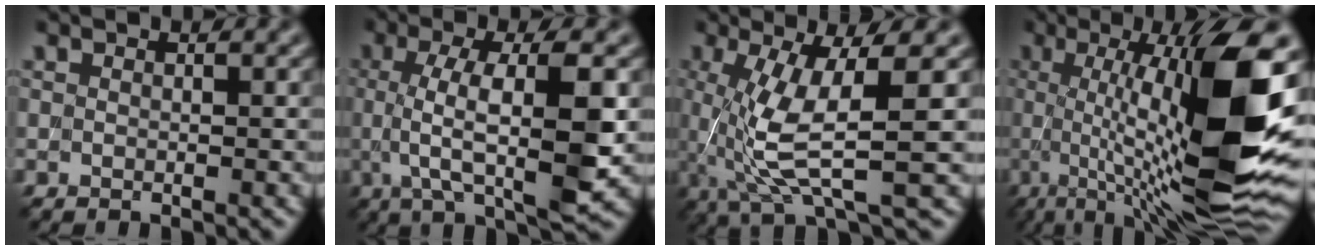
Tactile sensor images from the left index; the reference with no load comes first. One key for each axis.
{"total": 8.3, "fx": -0.3, "fy": 2.4, "fz": 7.9, "tx": -0.130, "ty": -0.003, "tz": -0.003}
{"total": 7.5, "fx": 0.3, "fy": 1.7, "fz": 7.3, "tx": -0.151, "ty": -0.004, "tz": 0.011}
{"total": 14.7, "fx": 1.4, "fy": 3.7, "fz": 14.2, "tx": -0.214, "ty": 0.000, "tz": 0.024}